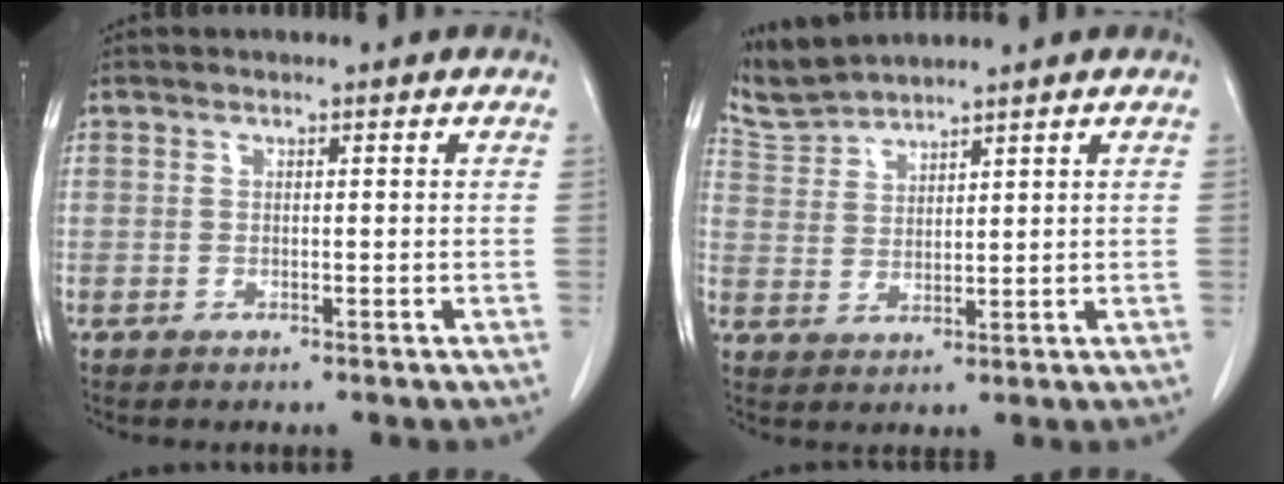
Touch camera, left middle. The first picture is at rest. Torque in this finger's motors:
{"motor_torque": [0.05, -0.33, -0.06, -0.02]}